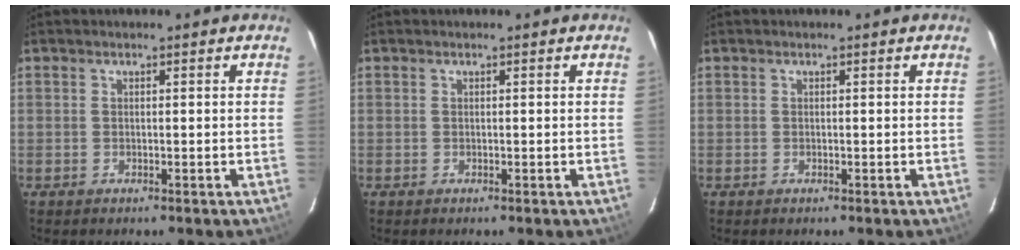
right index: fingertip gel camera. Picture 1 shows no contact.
{"total": 0.0}
{"total": 0.0}